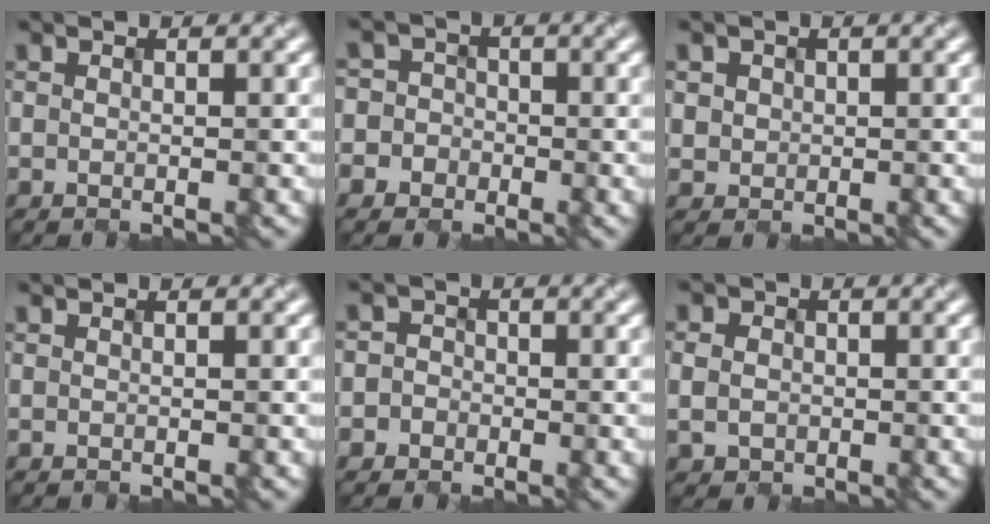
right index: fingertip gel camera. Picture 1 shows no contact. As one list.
[{"total": 3.2, "force": [-1.2, 3.0, -0.3], "torque": [0.034, 0.021, -0.043]}, {"total": 1.2, "force": [0.2, 1.1, -0.2], "torque": [-0.011, -0.002, 0.015]}, {"total": 0.0}, {"total": 2.0, "force": [-1.1, 1.6, -0.4], "torque": [0.021, 0.002, -0.026]}, {"total": 2.2, "force": [-0.5, 2.1, 0.6], "torque": [-0.018, 0.001, -0.004]}]